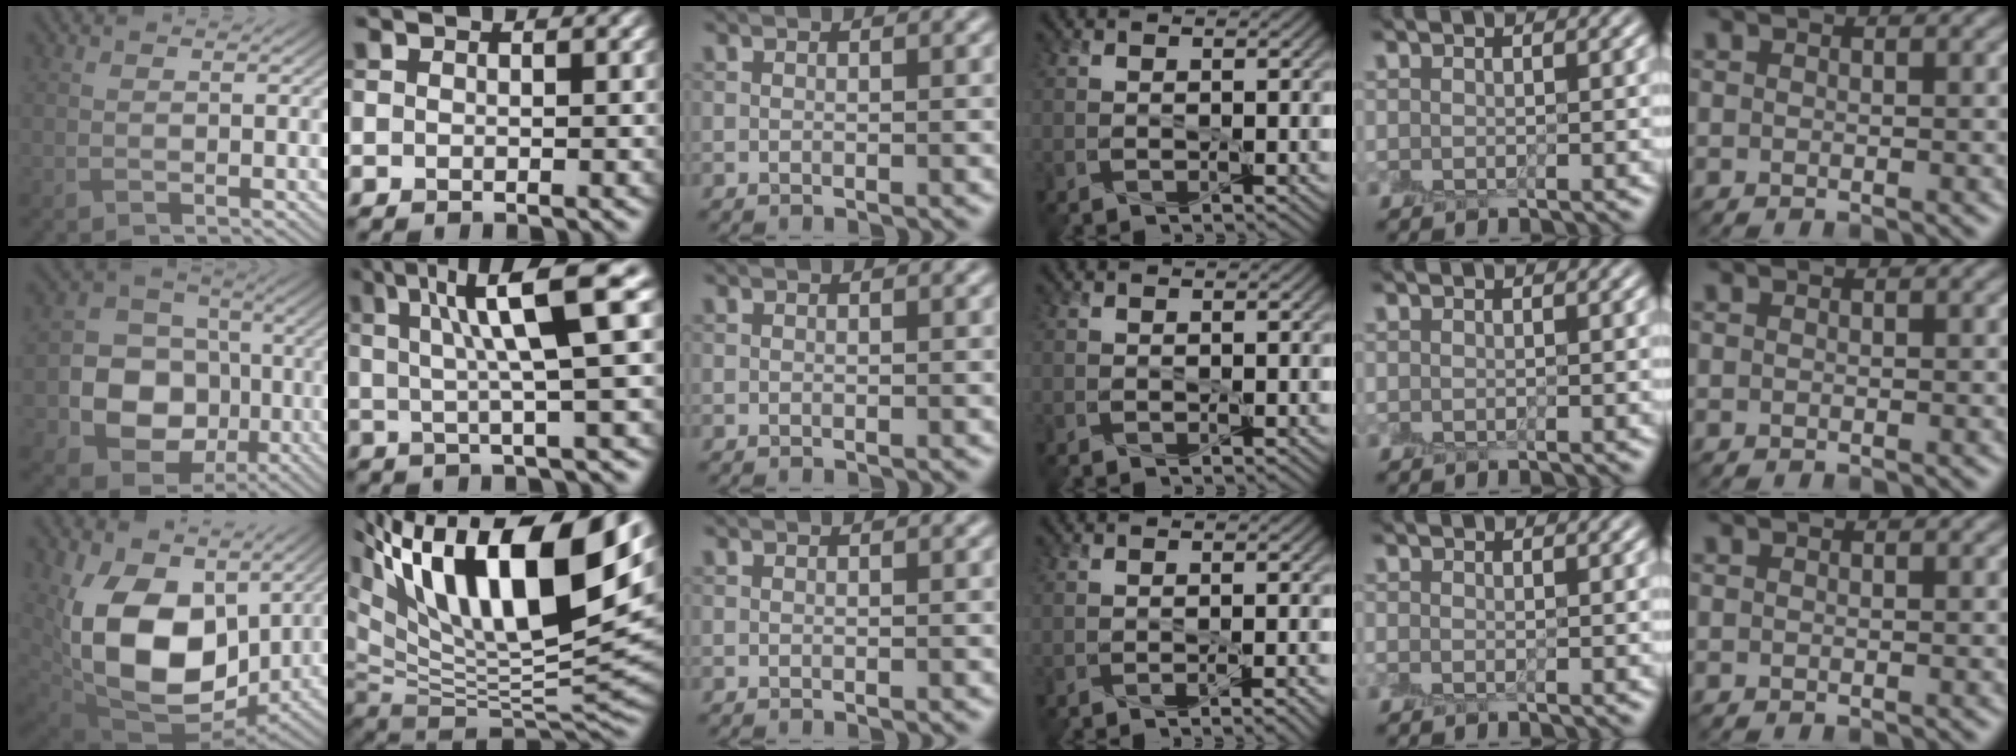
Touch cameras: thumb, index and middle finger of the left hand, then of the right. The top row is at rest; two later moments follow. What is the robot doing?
{"motion": "peel", "object": "small bumper sticker"}